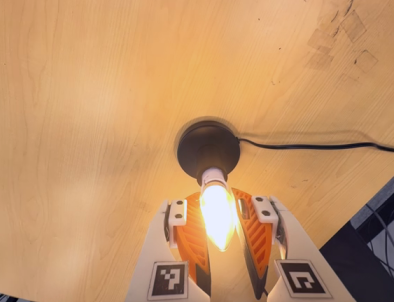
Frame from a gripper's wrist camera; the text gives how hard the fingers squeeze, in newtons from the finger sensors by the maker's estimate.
{"total": 16.2, "left": 14.7, "right": 17.6}